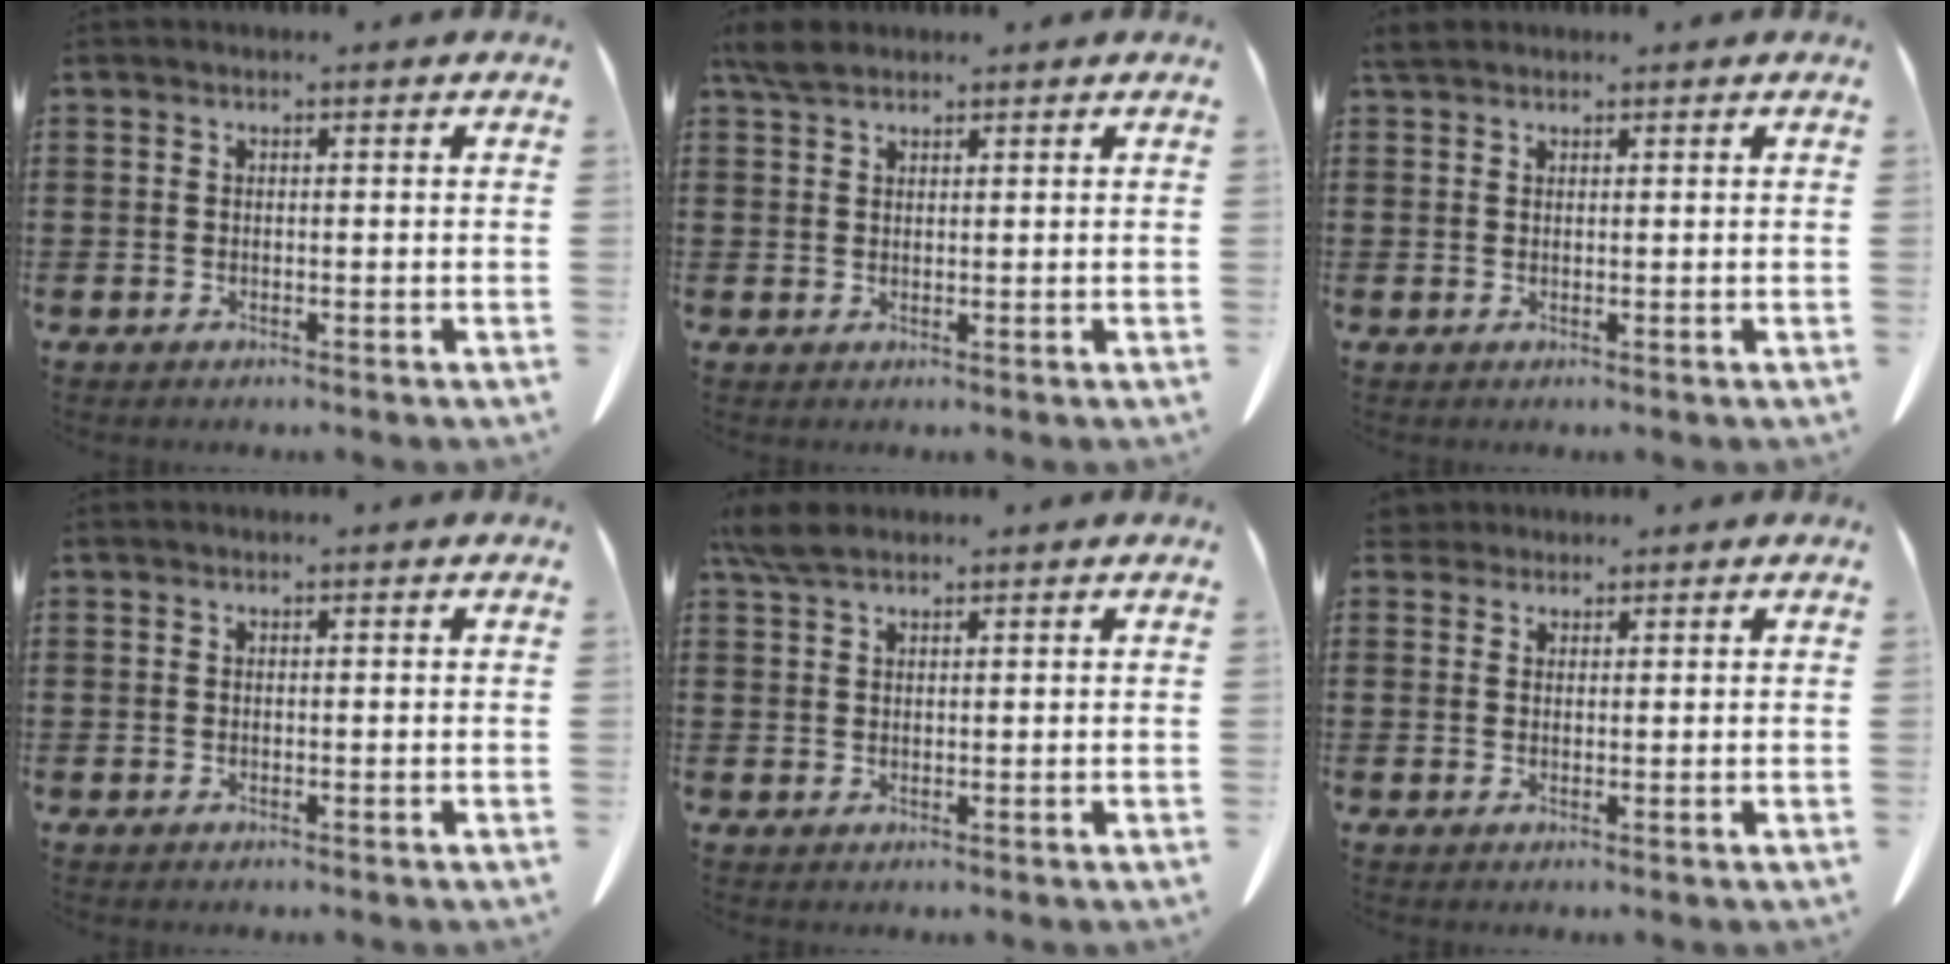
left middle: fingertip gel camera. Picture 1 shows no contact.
{"total": 2.7, "force": [2.2, 1.1, 1.1], "torque": [-0.029, 0.004, 0.042]}
{"total": 1.8, "force": [1.5, 0.7, 0.7], "torque": [-0.020, 0.004, 0.030]}
{"total": 0.0}
{"total": 3.4, "force": [2.4, 1.4, 2.0], "torque": [-0.047, 0.005, 0.046]}
{"total": 2.0, "force": [1.8, 0.9, 0.3], "torque": [-0.013, 0.006, 0.035]}